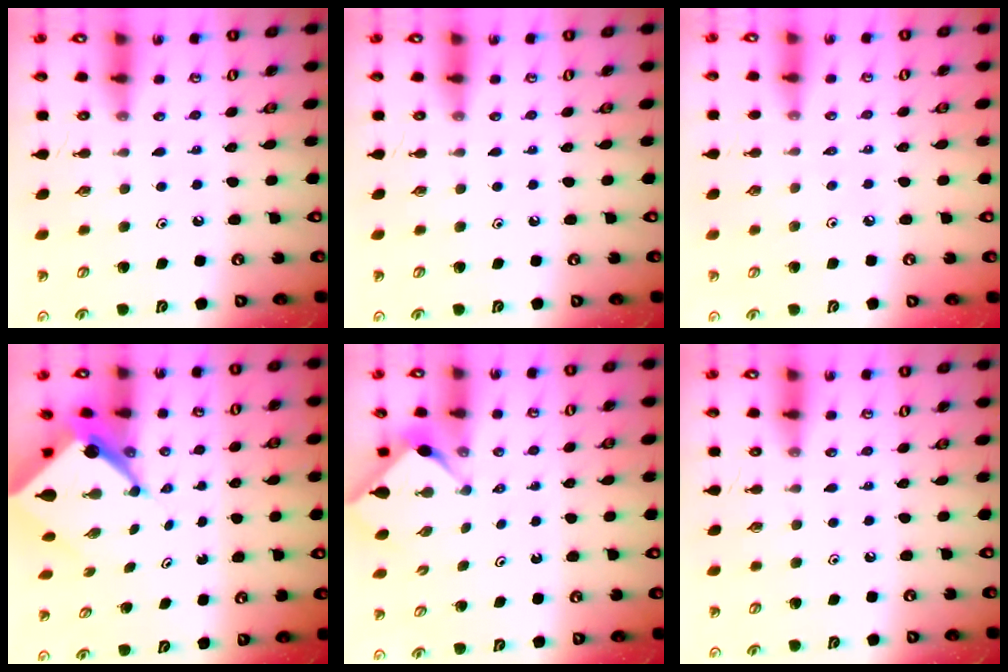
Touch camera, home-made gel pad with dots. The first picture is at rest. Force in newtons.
{"total": 0.0}
{"total": 0.8, "press": 0.7, "slide": 0.3}
{"total": 7.4, "press": 7.3, "slide": 0.4}
{"total": 2.9, "press": 2.8, "slide": 0.3}
{"total": 0.0}